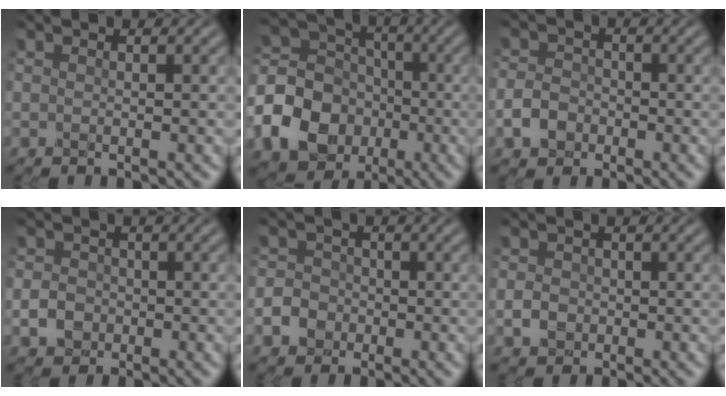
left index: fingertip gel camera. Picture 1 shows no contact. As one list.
[{"total": 13.4, "force": [-4.5, 11.2, 5.9], "torque": [-0.150, -0.023, -0.106]}, {"total": 3.0, "force": [-1.5, 2.2, 1.3], "torque": [-0.028, 0.003, -0.034]}, {"total": 2.5, "force": [-0.8, 2.1, 1.0], "torque": [-0.018, 0.002, -0.021]}, {"total": 3.3, "force": [-1.3, 2.9, 0.9], "torque": [0.001, -0.001, -0.039]}, {"total": 2.0, "force": [-0.6, 1.7, 0.8], "torque": [-0.015, -0.001, -0.017]}]